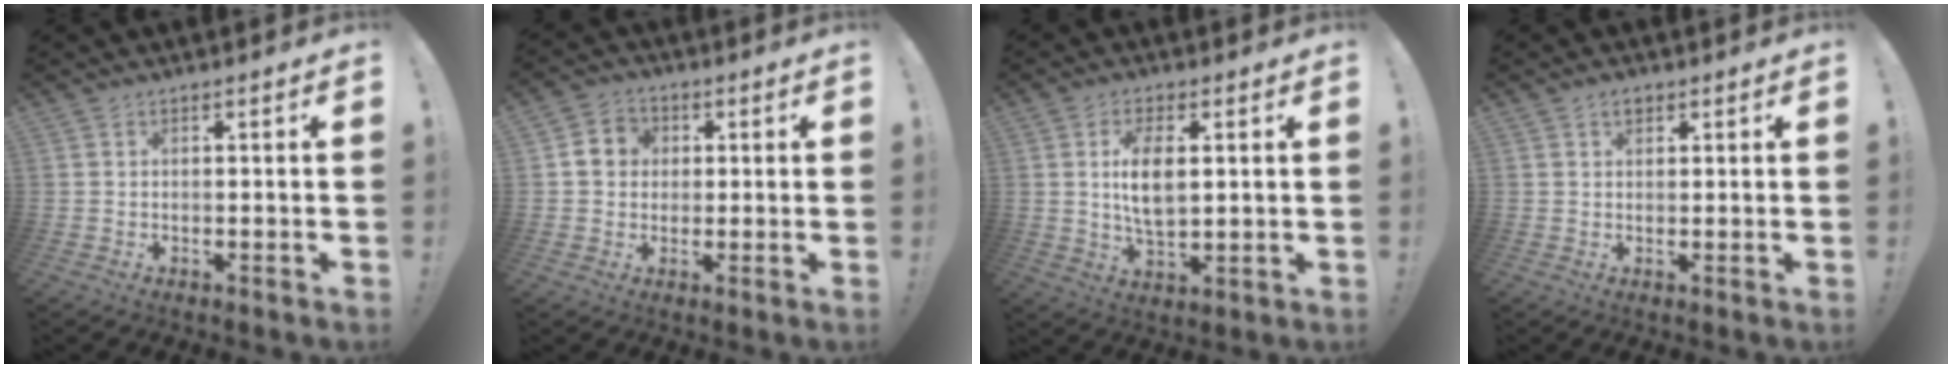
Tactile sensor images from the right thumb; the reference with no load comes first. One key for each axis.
{"total": 6.8, "fx": 1.0, "fy": 6.2, "fz": 2.5, "tx": -0.038, "ty": 0.011, "tz": 0.022}
{"total": 9.0, "fx": 1.8, "fy": 4.4, "fz": 7.6, "tx": -0.134, "ty": -0.010, "tz": 0.023}
{"total": 2.2, "fx": 1.3, "fy": 1.5, "fz": 1.0, "tx": -0.012, "ty": -0.001, "tz": 0.022}